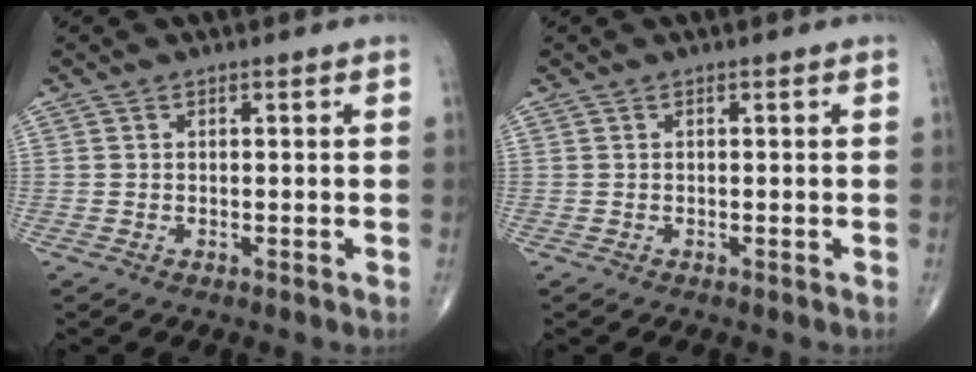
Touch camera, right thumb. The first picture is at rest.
{"total": 0.0}